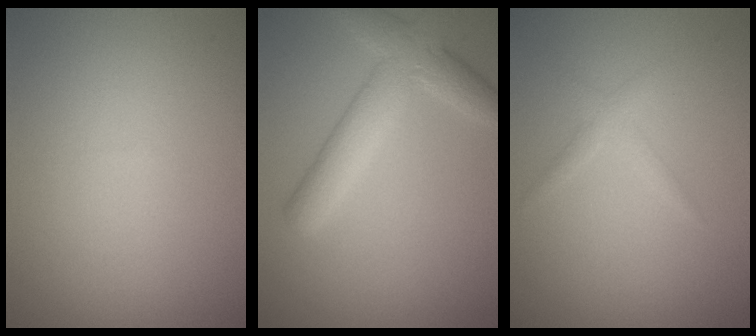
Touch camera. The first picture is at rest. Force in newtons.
{"total": 4.6, "press": 4.6, "slide": 0.2}
{"total": 1.2, "press": 1.2, "slide": 0.1}